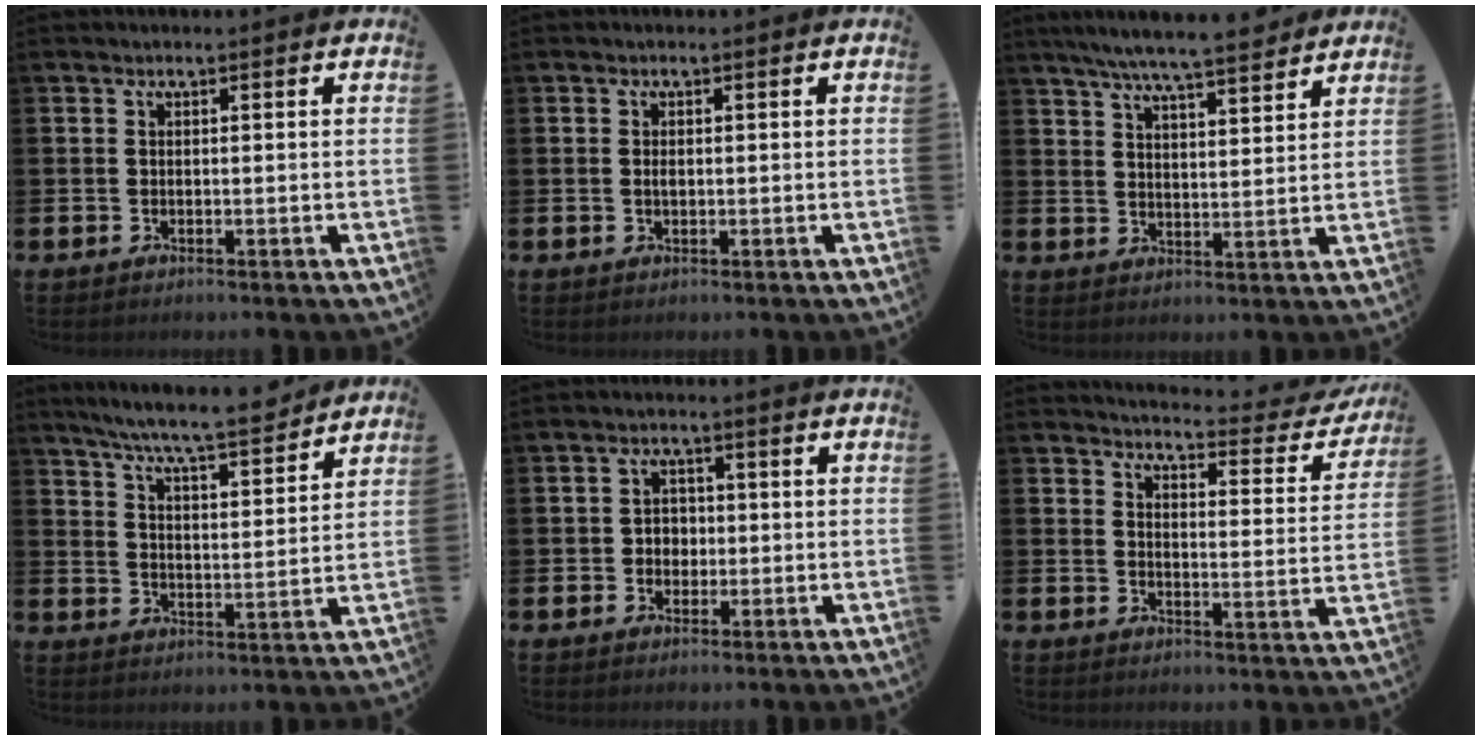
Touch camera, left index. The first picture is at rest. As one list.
[{"total": 0.8, "force": [0.1, 0.4, 0.7], "torque": [-0.015, 0.003, 0.000]}, {"total": 7.0, "force": [6.6, 0.3, 2.4], "torque": [-0.063, -0.033, 0.116]}, {"total": 7.7, "force": [7.2, 0.0, 2.7], "torque": [-0.071, -0.046, 0.125]}, {"total": 2.5, "force": [0.0, 2.3, 1.0], "torque": [-0.010, 0.002, -0.008]}, {"total": 3.7, "force": [3.6, 0.6, 0.8], "torque": [-0.023, -0.036, 0.053]}]